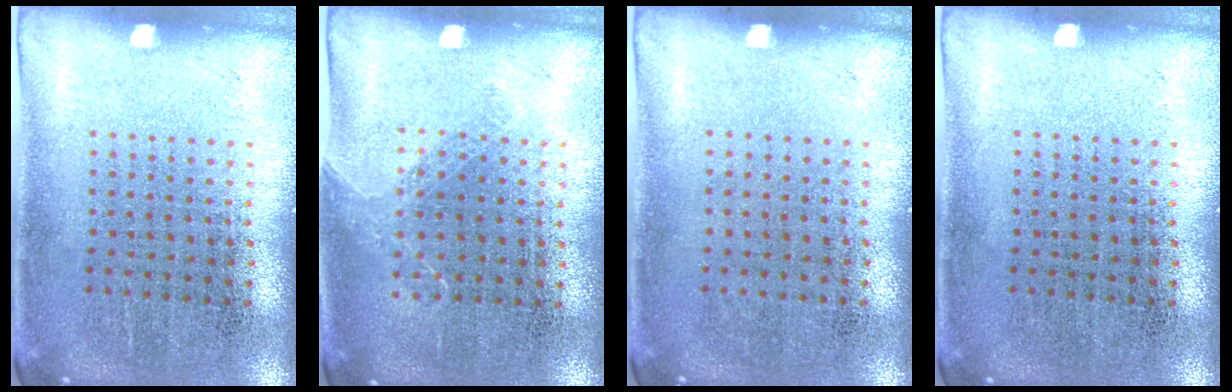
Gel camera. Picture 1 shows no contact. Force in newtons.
{"total": 1.0, "press": 0.8, "slide": 0.6}
{"total": 0.0}
{"total": 0.0}